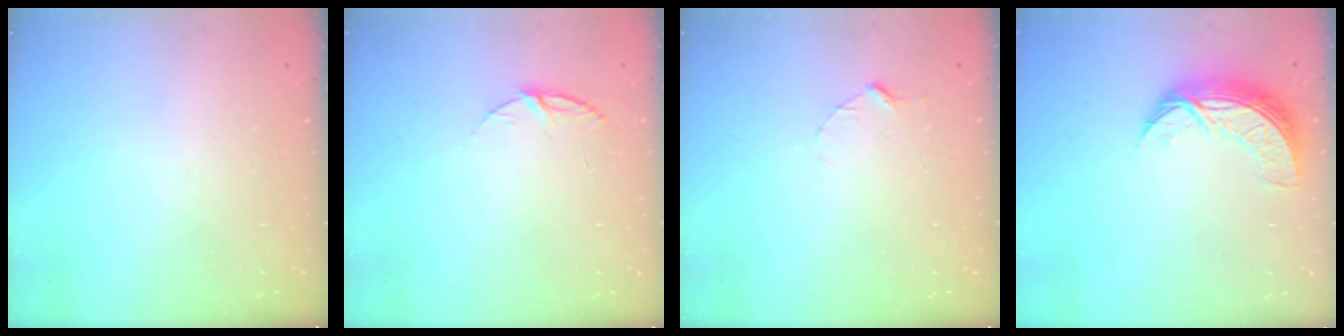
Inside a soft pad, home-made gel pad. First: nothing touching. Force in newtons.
{"total": 5.9, "press": 5.8, "slide": 0.6}
{"total": 2.9, "press": 2.9, "slide": 0.3}
{"total": 8.8, "press": 8.7, "slide": 1.0}